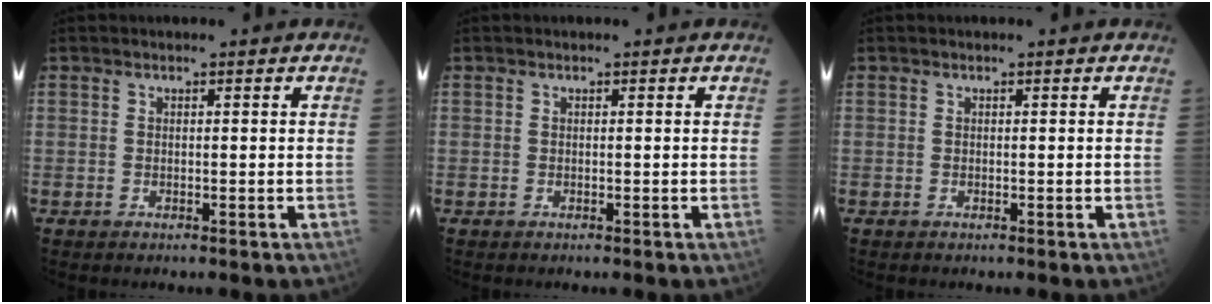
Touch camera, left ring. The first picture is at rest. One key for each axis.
{"total": 0.0}
{"total": 0.0}